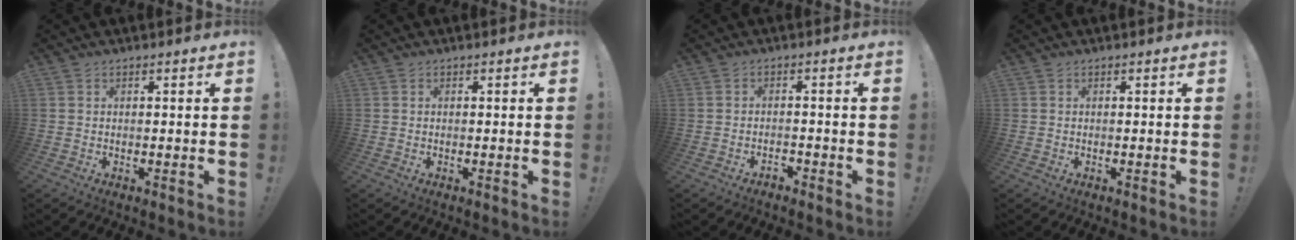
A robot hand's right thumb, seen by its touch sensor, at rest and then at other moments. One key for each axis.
{"total": 0.0}
{"total": 1.9, "fx": -1.8, "fy": 0.2, "fz": 0.2, "tx": -0.007, "ty": 0.003, "tz": -0.034}
{"total": 0.0}